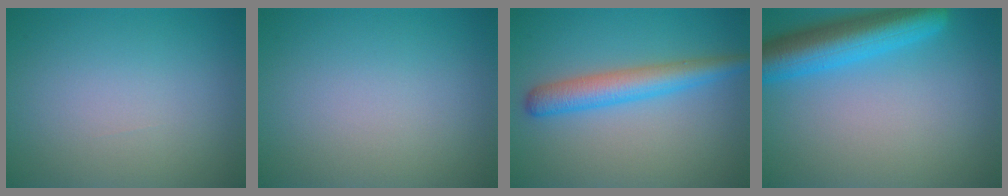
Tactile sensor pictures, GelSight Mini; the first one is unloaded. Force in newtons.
{"total": 0.0}
{"total": 4.2, "press": 4.2, "slide": 0.1}
{"total": 7.0, "press": 7.0, "slide": 0.3}